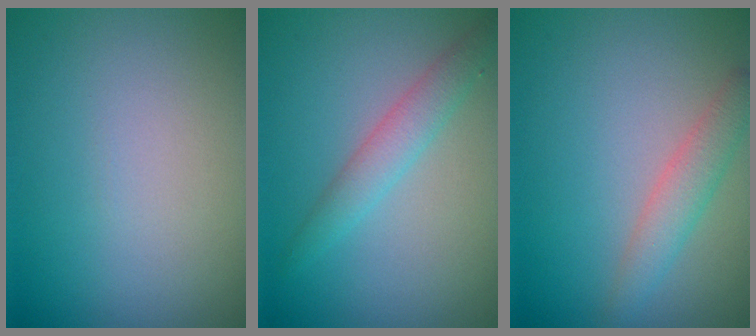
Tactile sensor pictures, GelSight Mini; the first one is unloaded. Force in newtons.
{"total": 2.4, "press": 2.4, "slide": 0.1}
{"total": 2.4, "press": 2.4, "slide": 0.2}